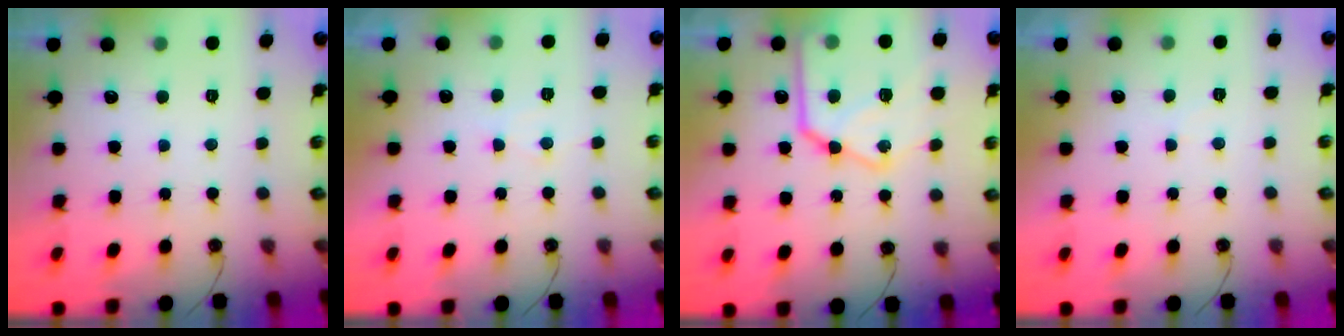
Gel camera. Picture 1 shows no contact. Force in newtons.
{"total": 6.6, "press": 6.6, "slide": 0.5}
{"total": 21.7, "press": 21.6, "slide": 2.4}
{"total": 3.8, "press": 3.7, "slide": 0.6}